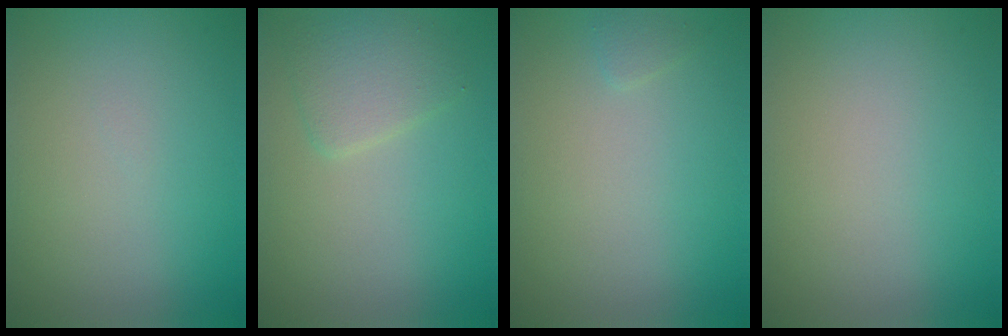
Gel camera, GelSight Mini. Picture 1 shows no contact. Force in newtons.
{"total": 2.5, "press": 2.5, "slide": 0.1}
{"total": 0.5, "press": 0.5, "slide": 0.0}
{"total": 0.0}